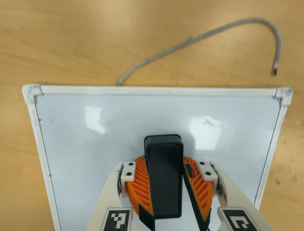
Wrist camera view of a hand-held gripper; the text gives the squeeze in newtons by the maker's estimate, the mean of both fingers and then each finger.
{"total": 14.3, "left": 15.8, "right": 12.8}